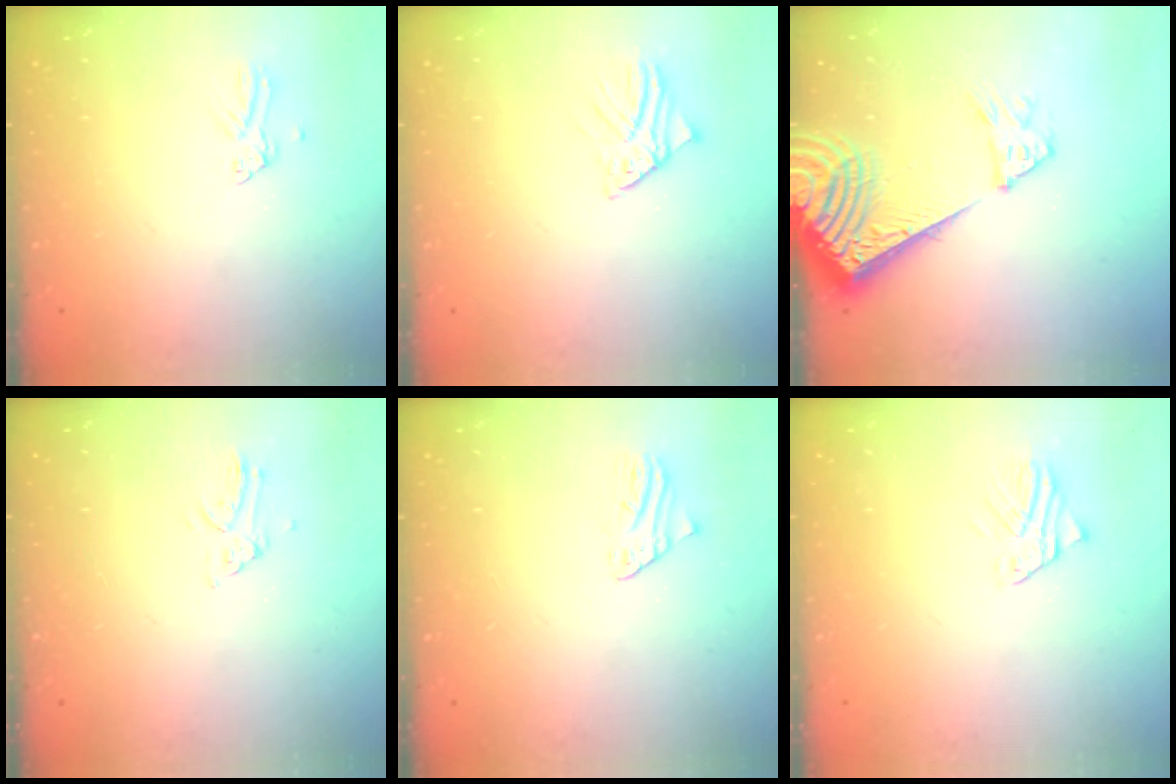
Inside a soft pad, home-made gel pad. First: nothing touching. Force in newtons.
{"total": 2.6, "press": 2.6, "slide": 0.3}
{"total": 9.3, "press": 9.2, "slide": 1.1}
{"total": 1.6, "press": 1.5, "slide": 0.1}
{"total": 1.2, "press": 1.2, "slide": 0.1}
{"total": 2.5, "press": 2.5, "slide": 0.2}